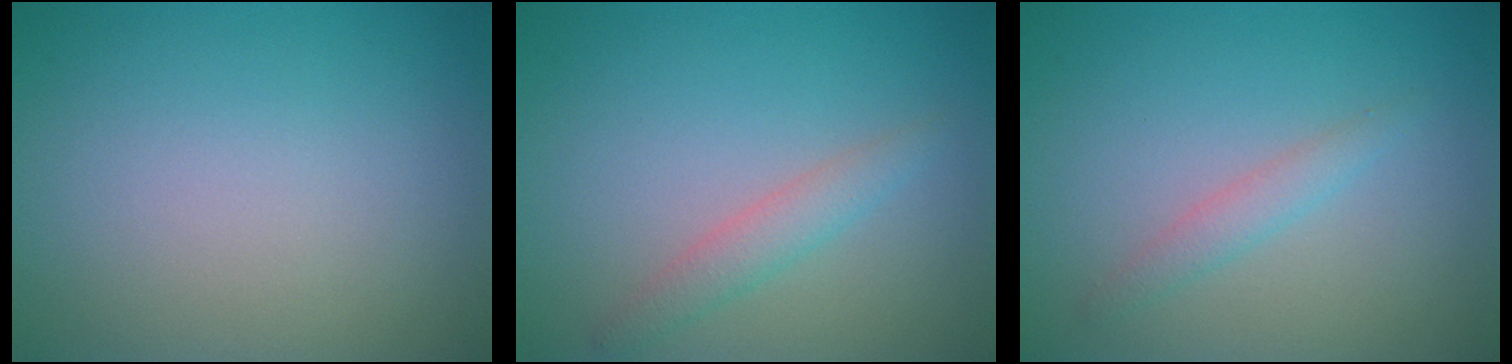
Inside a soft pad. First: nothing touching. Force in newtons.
{"total": 2.7, "press": 2.7, "slide": 0.2}
{"total": 1.5, "press": 1.5, "slide": 0.0}